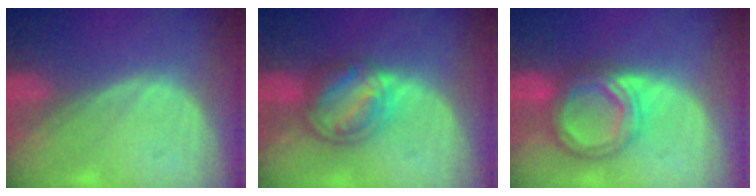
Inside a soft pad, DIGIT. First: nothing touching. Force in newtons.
{"total": 6.9, "press": 6.3, "slide": 2.8}
{"total": 7.1, "press": 7.1, "slide": 0.5}